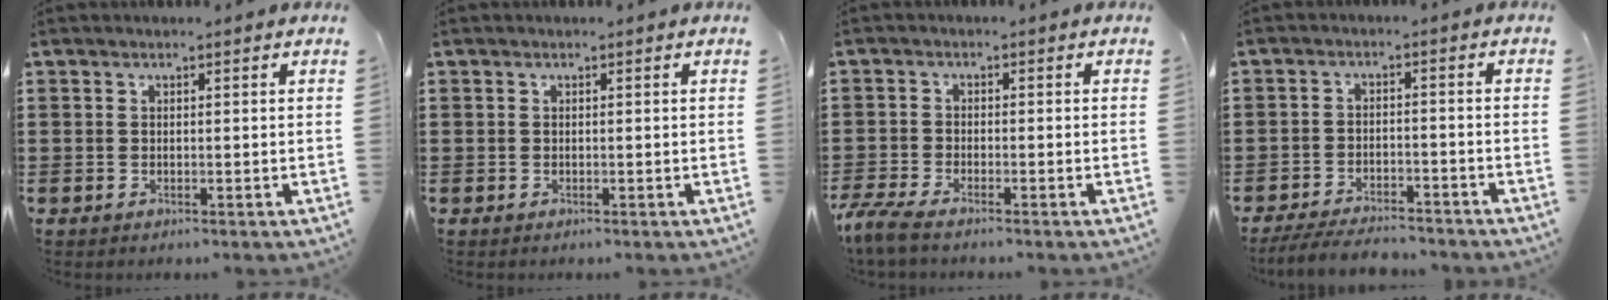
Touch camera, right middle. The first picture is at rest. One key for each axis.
{"total": 0.0}
{"total": 3.7, "fx": -3.1, "fy": 0.3, "fz": 1.9, "tx": -0.060, "ty": -0.013, "tz": -0.068}
{"total": 4.7, "fx": -4.5, "fy": 0.6, "fz": 1.1, "tx": -0.025, "ty": 0.000, "tz": -0.091}